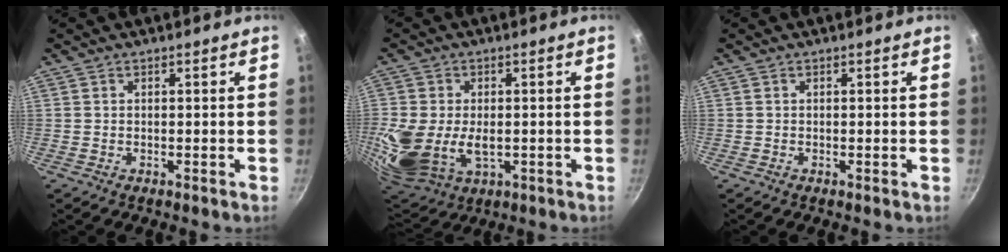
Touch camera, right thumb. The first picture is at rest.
{"total": 14.8, "force": [-1.5, 9.8, 11.0], "torque": [-0.239, -0.014, -0.014]}
{"total": 0.0}